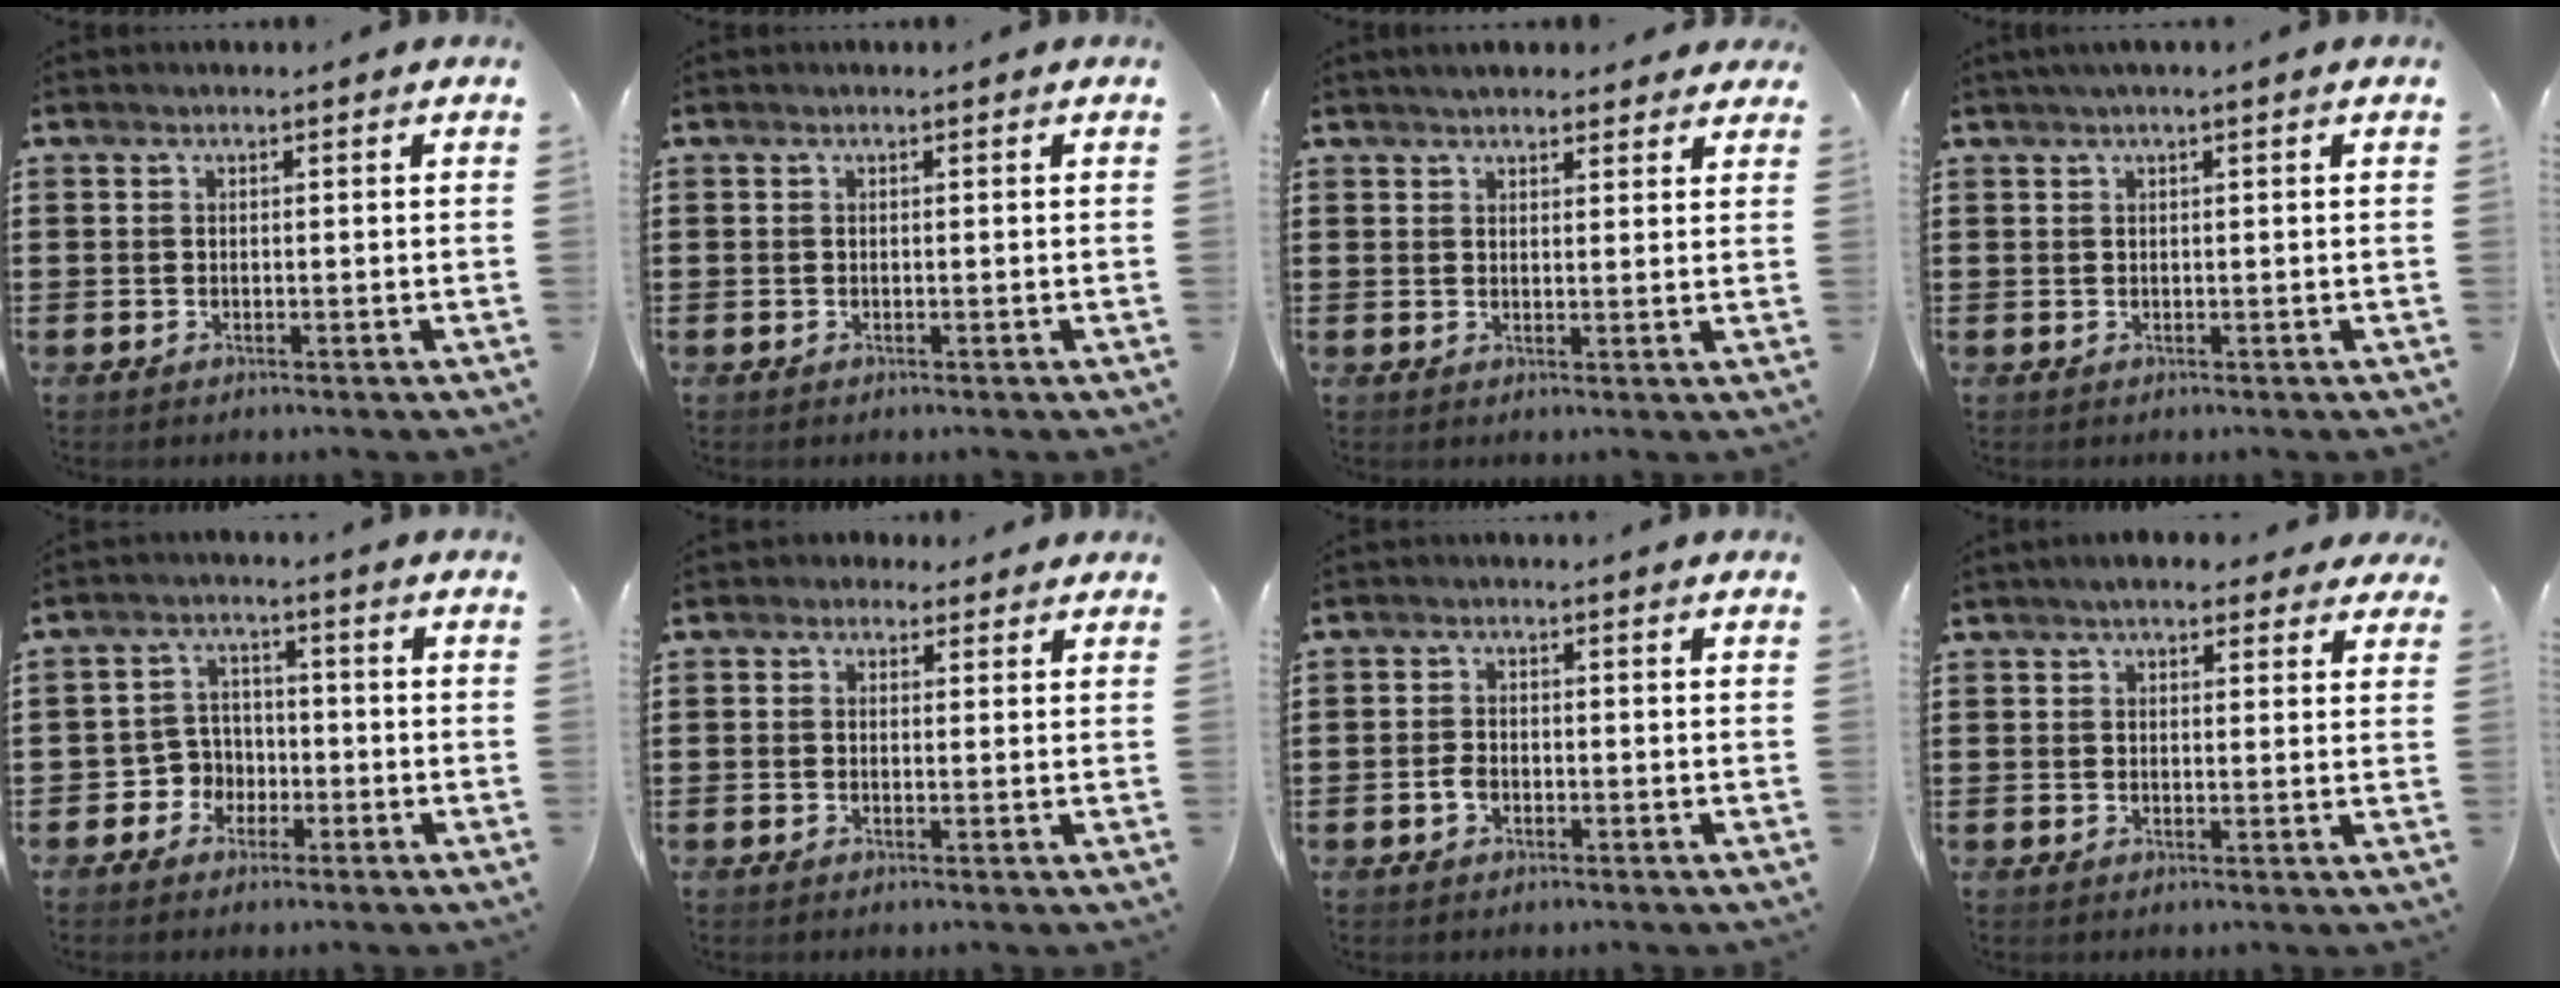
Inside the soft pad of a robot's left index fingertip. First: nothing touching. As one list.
[{"total": 0.0}, {"total": 3.1, "force": [2.9, 0.8, 0.8], "torque": [-0.022, -0.001, 0.054]}, {"total": 1.1, "force": [0.5, 0.0, 1.0], "torque": [-0.018, 0.000, 0.009]}, {"total": 4.2, "force": [-2.0, 3.6, 0.8], "torque": [-0.035, 0.006, -0.044]}, {"total": 1.5, "force": [0.9, 1.1, 0.3], "torque": [-0.012, 0.008, 0.017]}, {"total": 2.0, "force": [-0.8, 1.3, 1.3], "torque": [-0.034, -0.001, -0.018]}, {"total": 4.2, "force": [3.3, 1.5, 2.1], "torque": [-0.042, 0.001, 0.058]}]